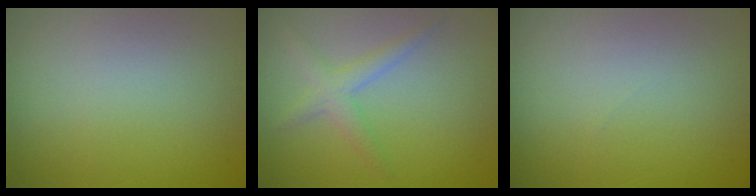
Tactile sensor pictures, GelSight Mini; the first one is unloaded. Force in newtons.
{"total": 2.1, "press": 2.1, "slide": 0.1}
{"total": 0.0}